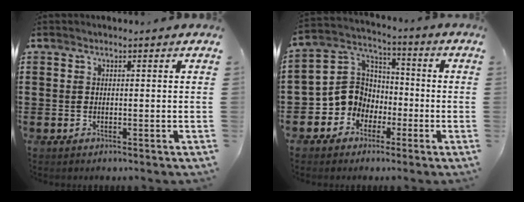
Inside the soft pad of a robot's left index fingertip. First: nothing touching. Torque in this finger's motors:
{"motor_torque": [1.37, 0.77, 0.25, 0.07]}